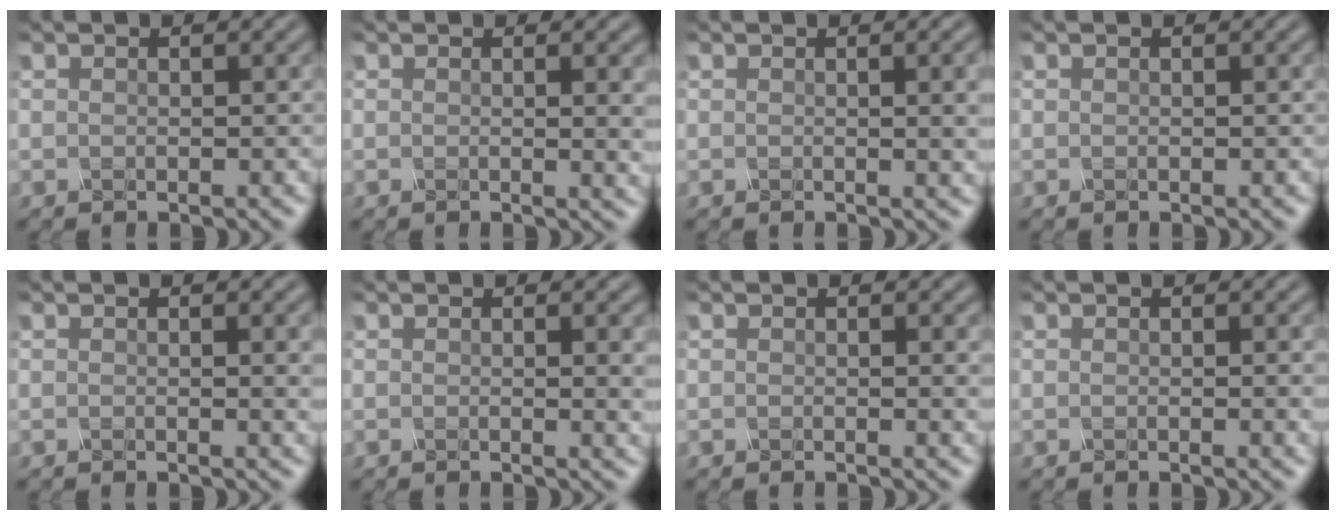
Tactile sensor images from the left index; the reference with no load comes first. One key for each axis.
{"total": 3.3, "fx": 0.3, "fy": 1.2, "fz": 3.1, "tx": -0.023, "ty": 0.001, "tz": 0.002}
{"total": 4.0, "fx": 0.3, "fy": 1.5, "fz": 3.7, "tx": -0.029, "ty": 0.006, "tz": 0.003}
{"total": 0.0}
{"total": 2.4, "fx": 0.2, "fy": 0.7, "fz": 2.3, "tx": -0.020, "ty": 0.000, "tz": -0.001}
{"total": 2.9, "fx": 0.3, "fy": 1.0, "fz": 2.7, "tx": -0.023, "ty": 0.000, "tz": 0.000}
{"total": 1.4, "fx": 0.1, "fy": 0.4, "fz": 1.3, "tx": -0.011, "ty": 0.000, "tz": -0.002}
{"total": 1.6, "fx": 0.0, "fy": 0.5, "fz": 1.5, "tx": -0.014, "ty": -0.001, "tz": -0.003}